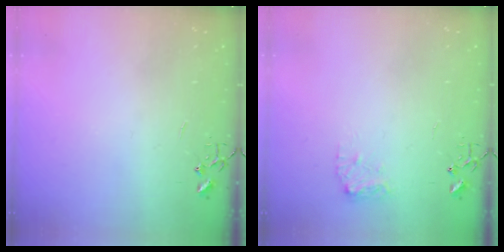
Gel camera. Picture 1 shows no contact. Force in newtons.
{"total": 7.9, "press": 7.9, "slide": 0.3}